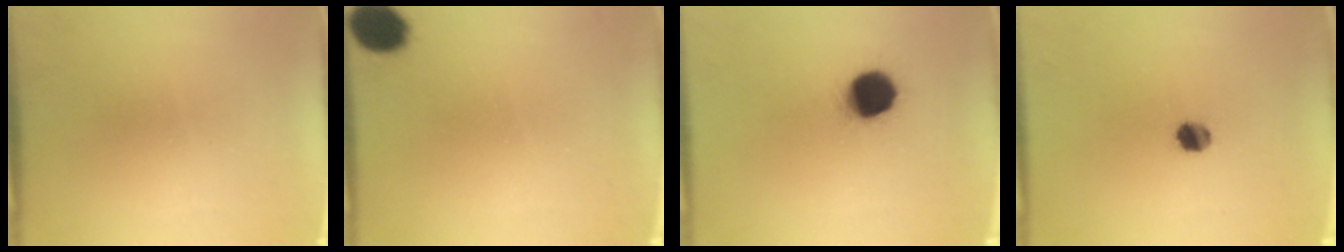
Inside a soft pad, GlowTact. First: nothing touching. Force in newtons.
{"total": 7.6}
{"total": 11.5}
{"total": 3.9}